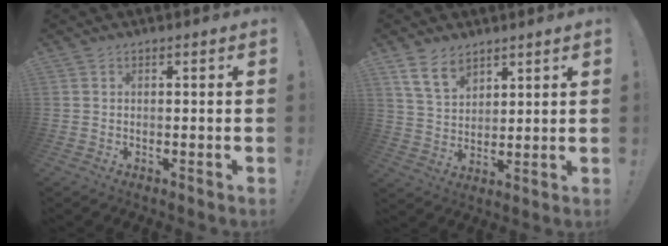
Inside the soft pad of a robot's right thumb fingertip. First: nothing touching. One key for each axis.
{"total": 9.4, "fx": 6.5, "fy": 5.3, "fz": 4.3, "tx": -0.084, "ty": -0.030, "tz": 0.130}